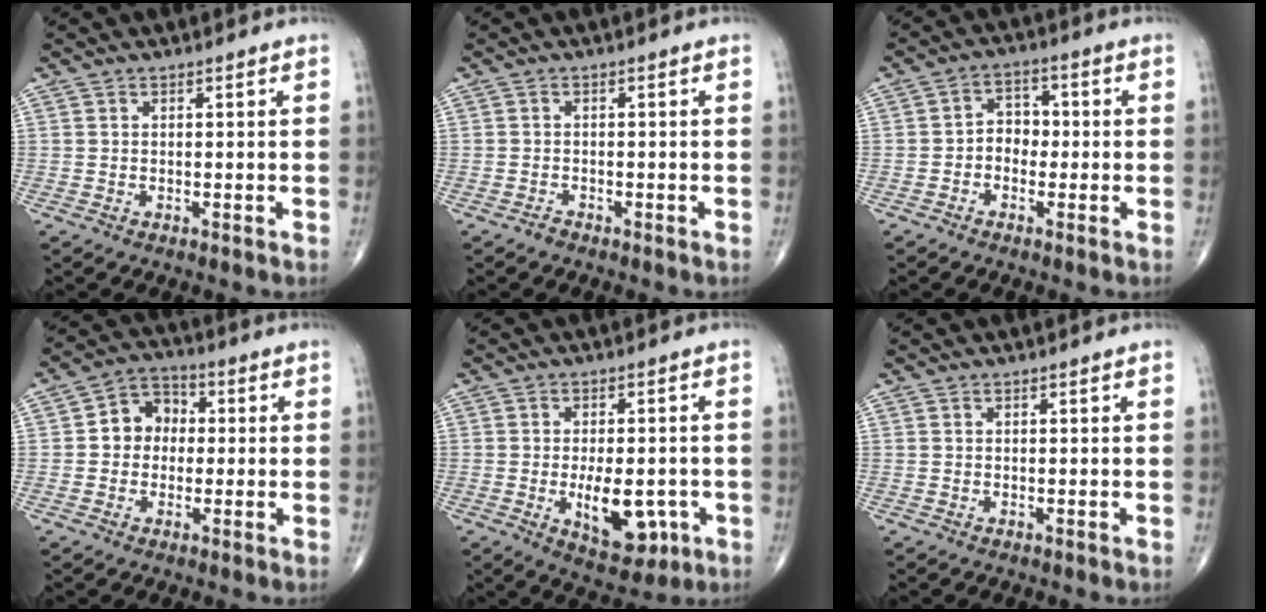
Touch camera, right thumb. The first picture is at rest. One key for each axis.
{"total": 1.0, "fx": -0.8, "fy": 0.5, "fz": 0.1, "tx": -0.003, "ty": 0.001, "tz": -0.020}
{"total": 4.9, "fx": -0.9, "fy": 3.9, "fz": 2.8, "tx": -0.019, "ty": 0.022, "tz": -0.026}
{"total": 7.3, "fx": 0.2, "fy": 6.2, "fz": 4.0, "tx": -0.038, "ty": 0.024, "tz": -0.011}
{"total": 10.6, "fx": -2.8, "fy": 5.4, "fz": 8.7, "tx": -0.109, "ty": -0.003, "tz": -0.028}
{"total": 0.0}